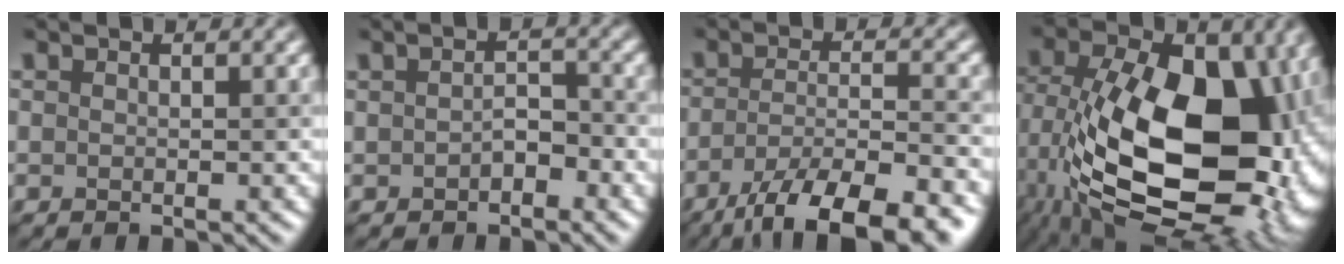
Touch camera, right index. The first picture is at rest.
{"total": 1.8, "force": [-0.6, 1.1, 1.3], "torque": [-0.029, 0.003, -0.010]}
{"total": 10.9, "force": [-7.2, 3.2, 7.6], "torque": [-0.128, -0.008, -0.118]}
{"total": 17.7, "force": [-2.1, 11.0, 13.7], "torque": [-0.259, -0.010, -0.033]}